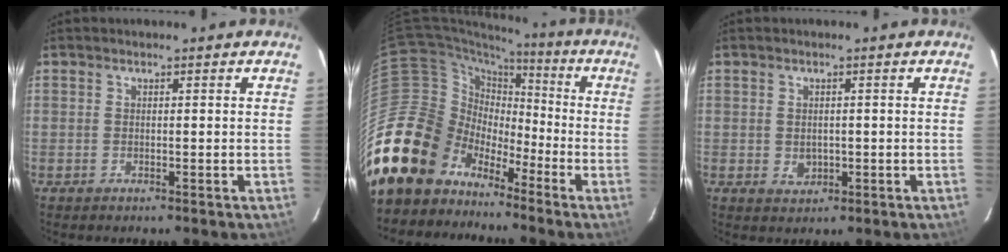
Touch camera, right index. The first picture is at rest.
{"total": 19.1, "force": [-12.0, 13.7, 5.7], "torque": [-0.140, 0.030, -0.212]}
{"total": 2.5, "force": [-0.2, 2.1, 1.3], "torque": [-0.021, 0.000, 0.001]}